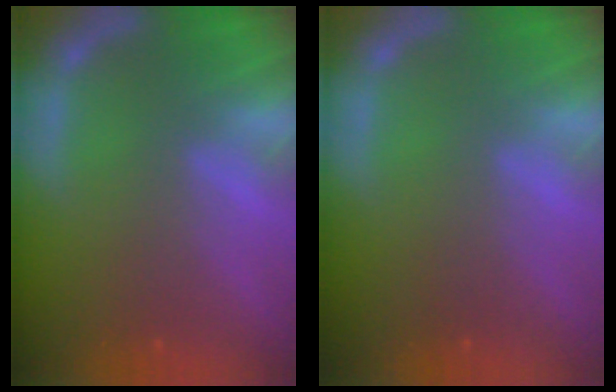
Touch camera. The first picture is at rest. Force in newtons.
{"total": 0.0}